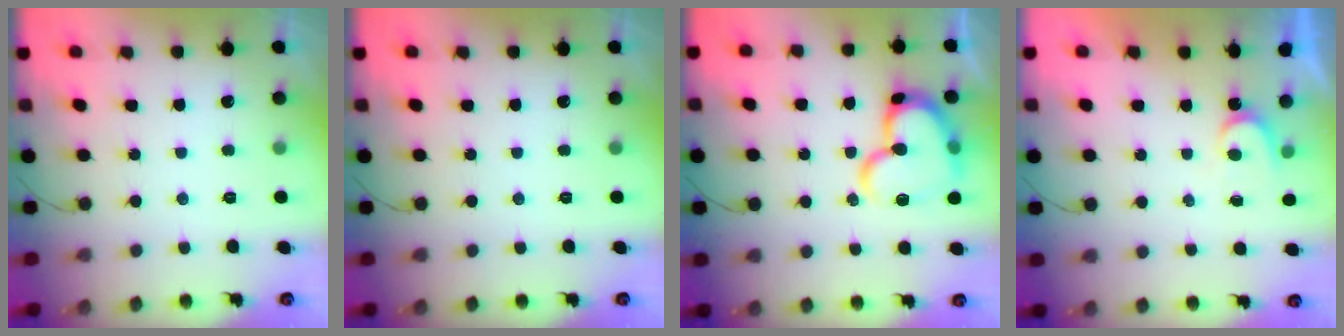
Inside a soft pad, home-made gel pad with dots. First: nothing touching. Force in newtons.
{"total": 0.0}
{"total": 18.1, "press": 18.0, "slide": 1.8}
{"total": 3.5, "press": 3.5, "slide": 0.2}